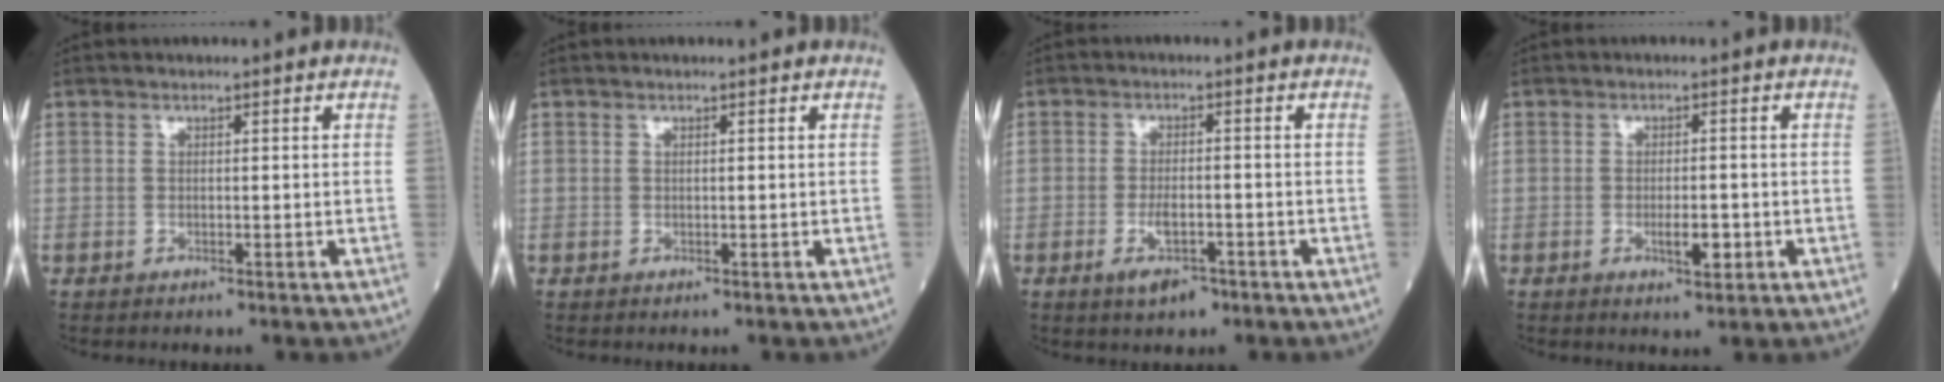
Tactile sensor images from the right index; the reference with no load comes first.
{"total": 0.0}
{"total": 3.9, "force": [-2.1, 1.4, 2.9], "torque": [-0.057, -0.001, -0.031]}
{"total": 3.3, "force": [-1.1, 0.9, 3.0], "torque": [-0.049, 0.000, -0.013]}